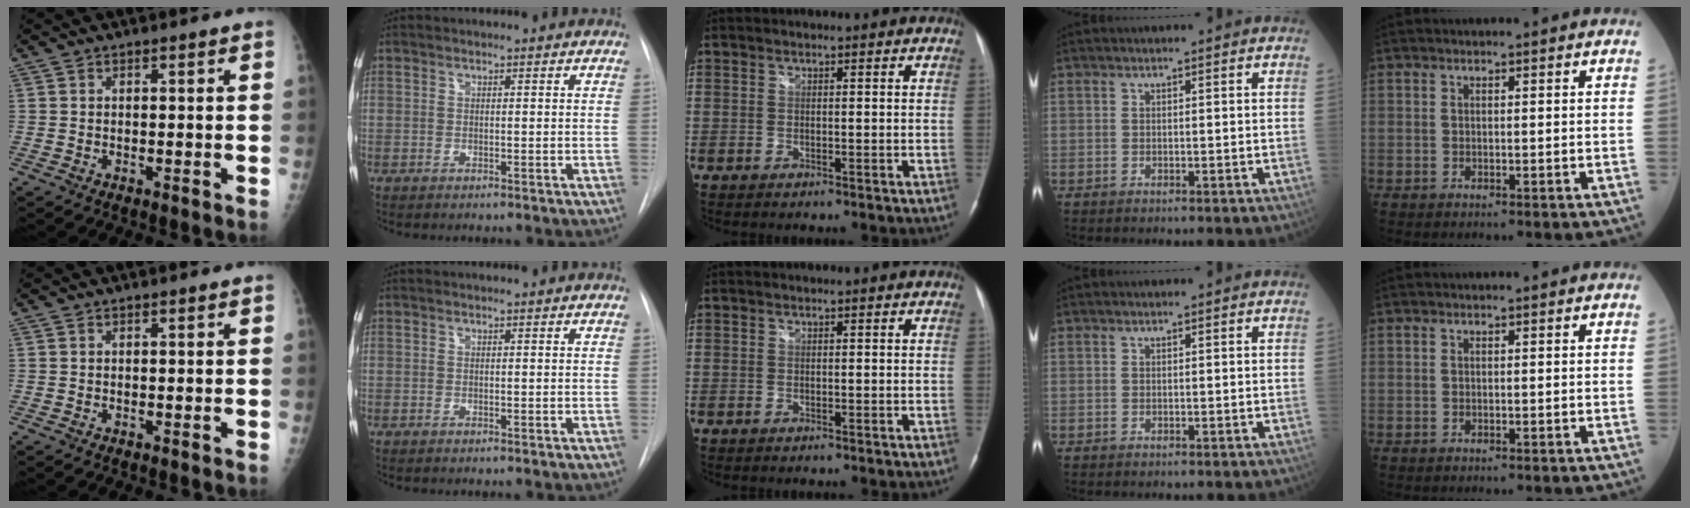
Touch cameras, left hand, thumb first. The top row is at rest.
{}